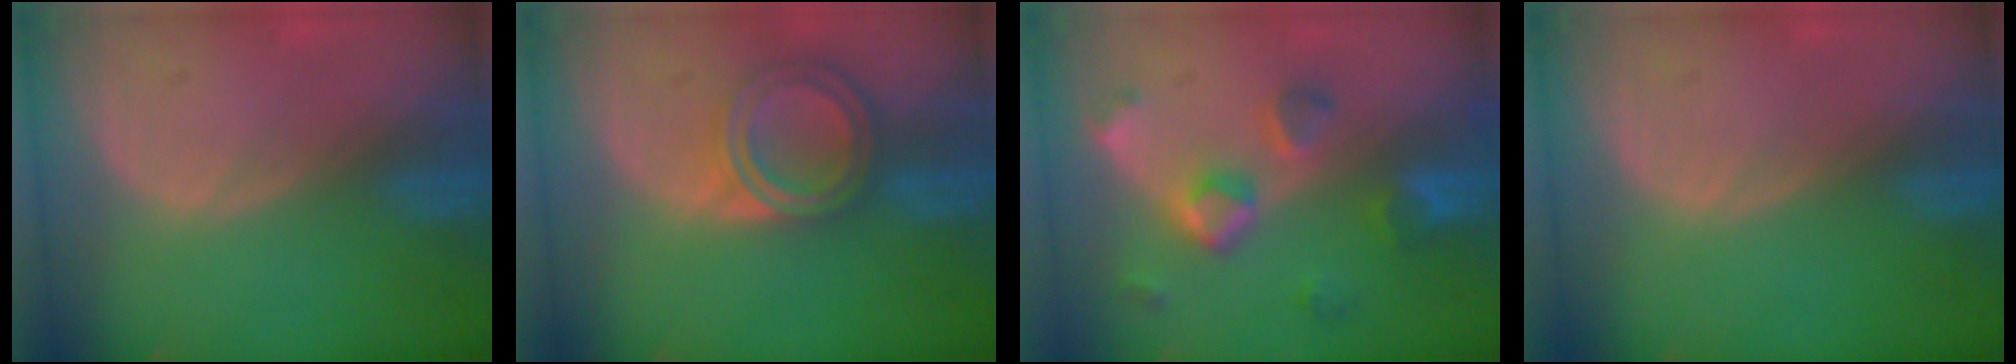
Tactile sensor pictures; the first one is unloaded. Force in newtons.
{"total": 6.8, "press": 6.0, "slide": 3.2}
{"total": 7.7, "press": 7.0, "slide": 3.2}
{"total": 0.0}